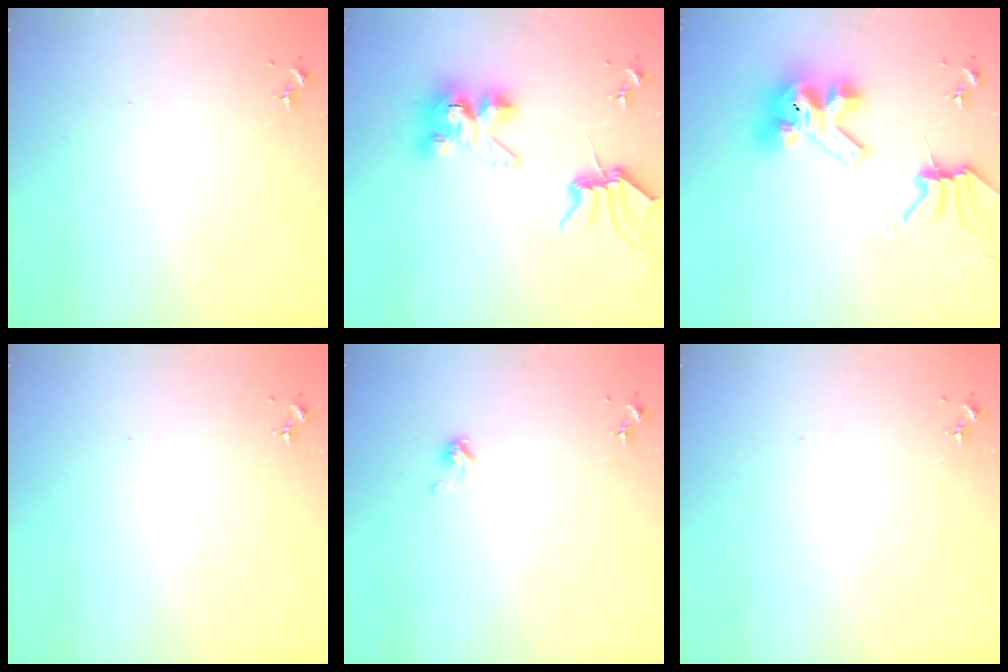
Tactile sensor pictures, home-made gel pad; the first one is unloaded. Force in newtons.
{"total": 10.1, "press": 10.0, "slide": 1.3}
{"total": 12.8, "press": 12.6, "slide": 1.9}
{"total": 0.0}
{"total": 2.4, "press": 2.4, "slide": 0.3}
{"total": 0.0}